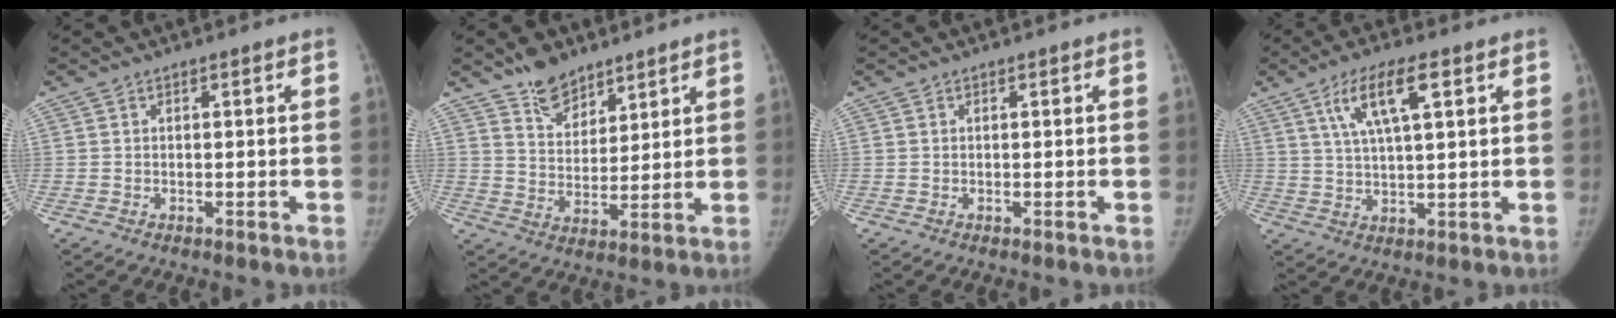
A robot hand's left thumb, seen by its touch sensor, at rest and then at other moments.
{"total": 8.3, "force": [6.5, 4.3, 2.8], "torque": [-0.012, -0.047, 0.116]}
{"total": 0.0}
{"total": 9.4, "force": [4.2, 2.6, 8.0], "torque": [-0.149, -0.004, 0.080]}